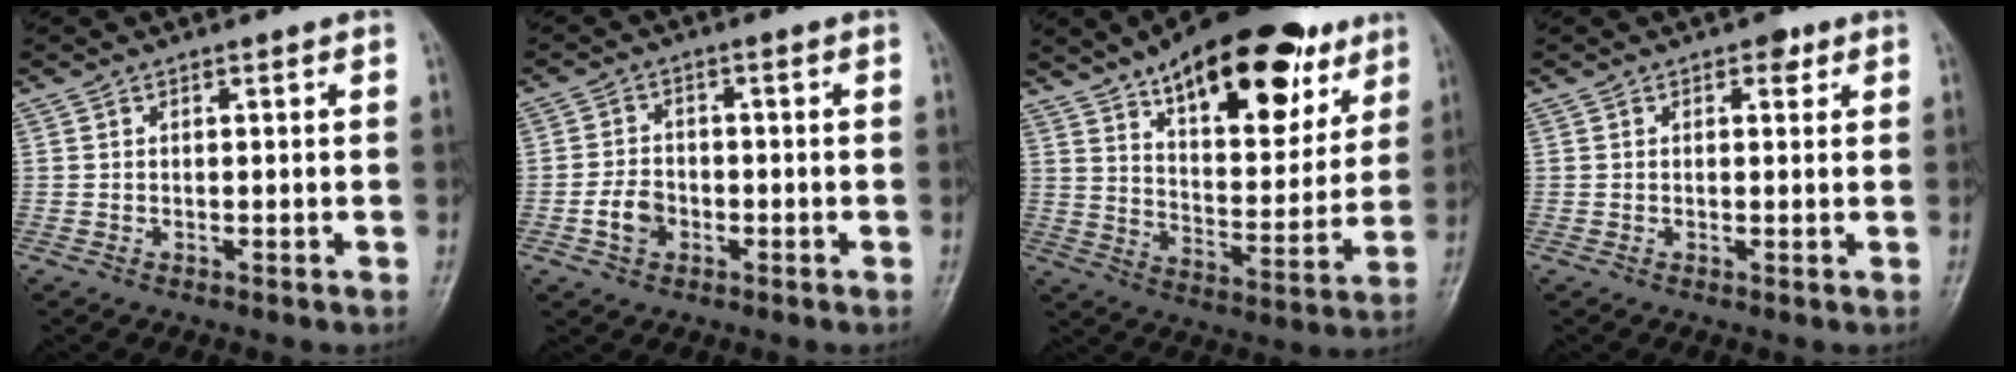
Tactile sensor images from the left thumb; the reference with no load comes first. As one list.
[{"total": 4.5, "force": [-1.6, 3.4, 2.5], "torque": [-0.036, 0.014, -0.032]}, {"total": 24.7, "force": [14.3, 10.7, 17.1], "torque": [-0.212, -0.043, 0.224]}, {"total": 1.9, "force": [1.0, 1.3, 1.1], "torque": [0.000, -0.001, 0.009]}]